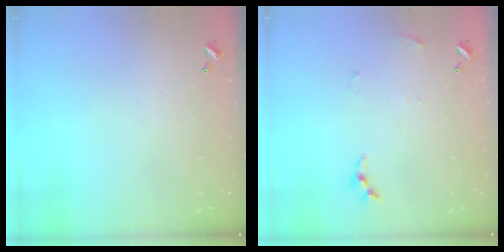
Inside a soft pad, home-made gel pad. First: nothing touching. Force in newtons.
{"total": 4.6, "press": 4.6, "slide": 0.4}